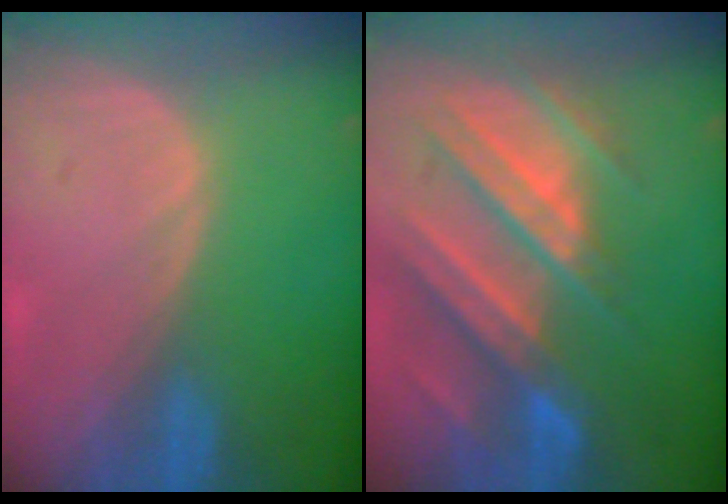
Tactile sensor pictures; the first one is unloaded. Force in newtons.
{"total": 11.2, "press": 9.9, "slide": 5.2}